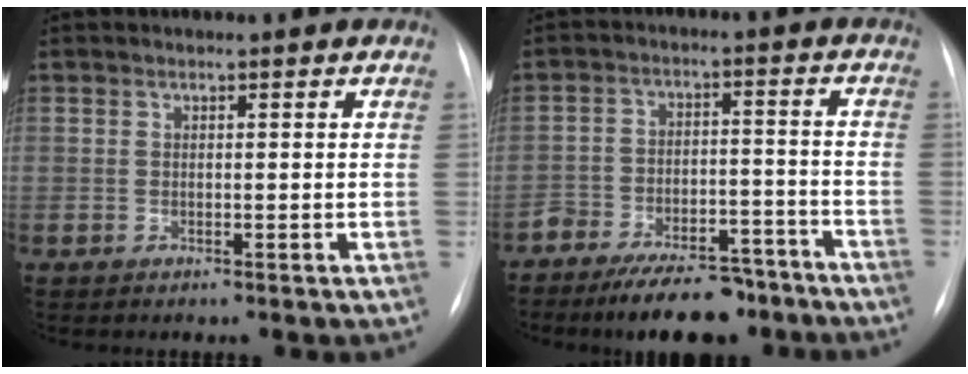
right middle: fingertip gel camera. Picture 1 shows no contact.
{"total": 11.9, "force": [-9.7, 4.6, 5.2], "torque": [-0.065, 0.023, -0.150]}